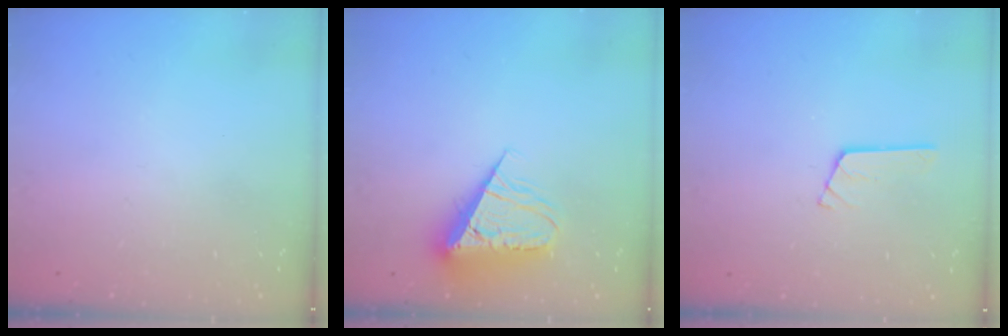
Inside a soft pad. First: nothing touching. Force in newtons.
{"total": 8.8, "press": 8.7, "slide": 0.9}
{"total": 2.9, "press": 2.8, "slide": 0.3}